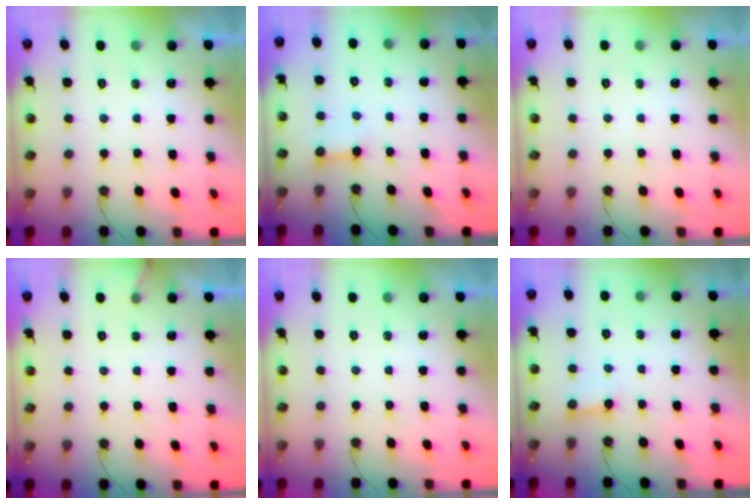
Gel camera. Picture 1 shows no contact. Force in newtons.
{"total": 3.2, "press": 3.1, "slide": 0.5}
{"total": 0.0}
{"total": 3.8, "press": 3.8, "slide": 0.3}
{"total": 0.0}
{"total": 2.7, "press": 2.7, "slide": 0.2}